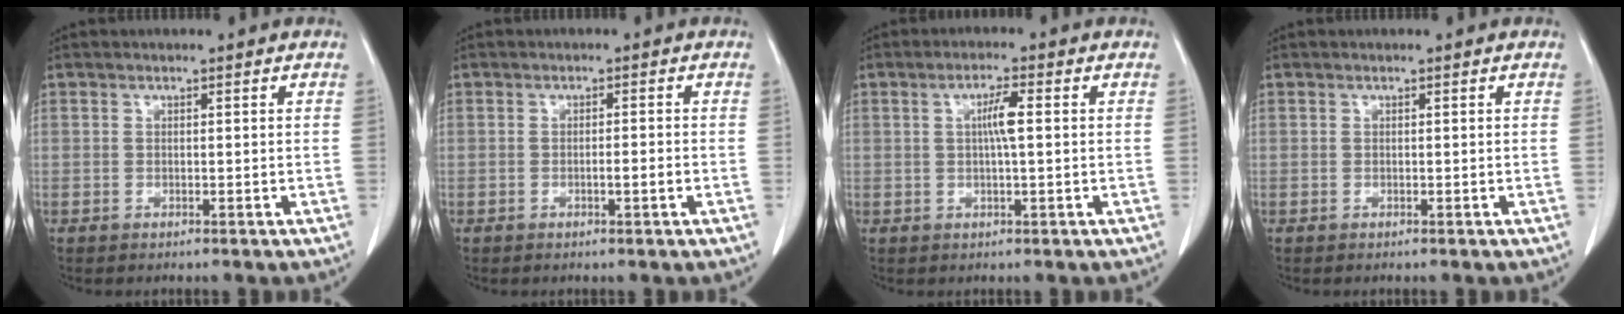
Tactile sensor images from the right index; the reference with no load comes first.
{"total": 1.6, "force": [-0.7, 0.0, 1.5], "torque": [-0.023, 0.000, -0.012]}
{"total": 3.5, "force": [0.5, 0.2, 3.5], "torque": [-0.064, 0.003, 0.008]}
{"total": 0.0}